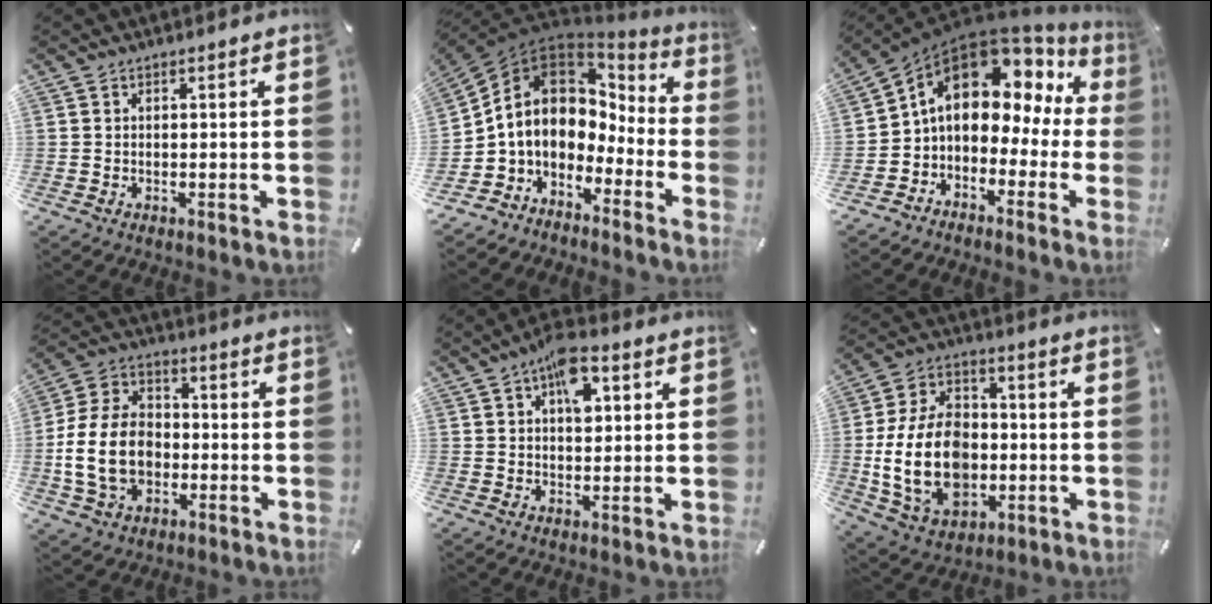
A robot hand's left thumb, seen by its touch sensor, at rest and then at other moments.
{"total": 9.8, "force": [0.5, 8.1, 5.4], "torque": [-0.118, -0.016, 0.003]}
{"total": 12.1, "force": [4.4, 8.5, 7.4], "torque": [-0.120, -0.026, 0.073]}
{"total": 15.2, "force": [-2.9, 11.2, 9.8], "torque": [-0.224, 0.013, -0.054]}
{"total": 8.3, "force": [3.1, 4.7, 6.1], "torque": [-0.085, -0.004, 0.051]}
{"total": 19.8, "force": [-2.4, 14.1, 13.7], "torque": [-0.291, 0.006, -0.037]}